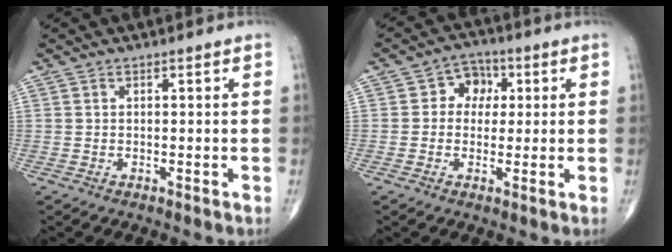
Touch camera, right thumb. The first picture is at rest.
{"total": 5.8, "force": [1.1, 4.9, 3.0], "torque": [-0.007, 0.009, 0.007]}